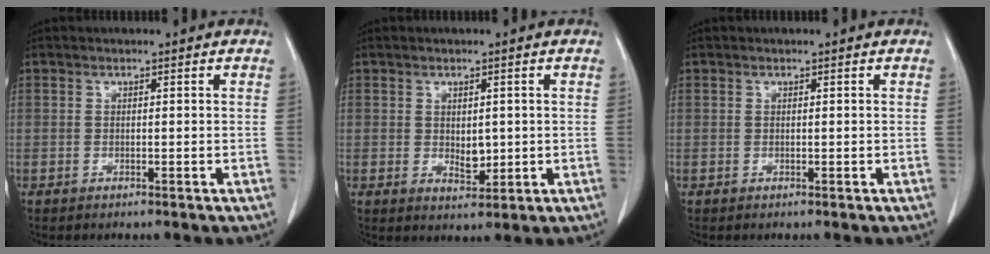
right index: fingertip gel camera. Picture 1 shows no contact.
{"total": 3.9, "force": [0.0, 2.4, 3.1], "torque": [-0.052, -0.002, 0.012]}
{"total": 0.0}